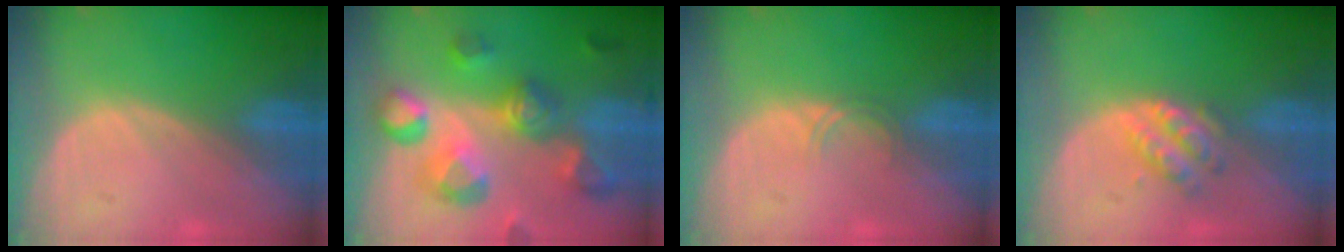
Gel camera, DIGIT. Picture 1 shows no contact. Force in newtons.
{"total": 11.3, "press": 10.1, "slide": 5.1}
{"total": 1.4, "press": 1.4, "slide": 0.2}
{"total": 4.9, "press": 4.3, "slide": 2.3}